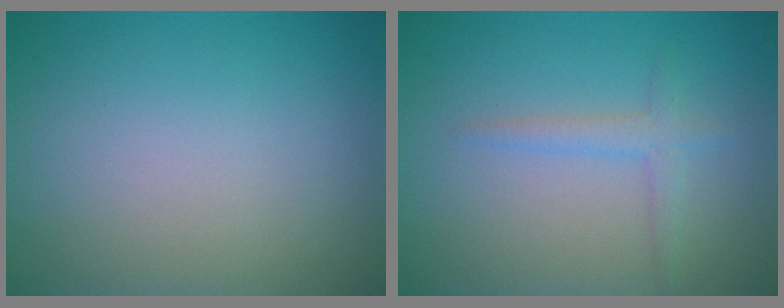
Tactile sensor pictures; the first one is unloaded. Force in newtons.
{"total": 1.7, "press": 1.7, "slide": 0.1}